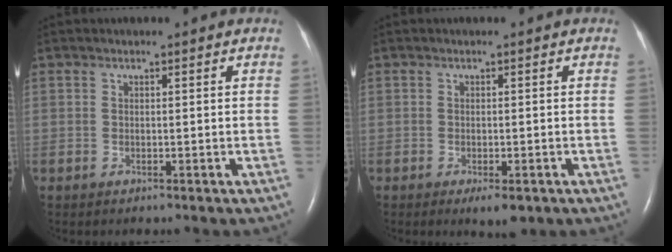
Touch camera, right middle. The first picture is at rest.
{"total": 2.9, "force": [-1.5, 0.9, 2.3], "torque": [-0.031, -0.004, -0.016]}